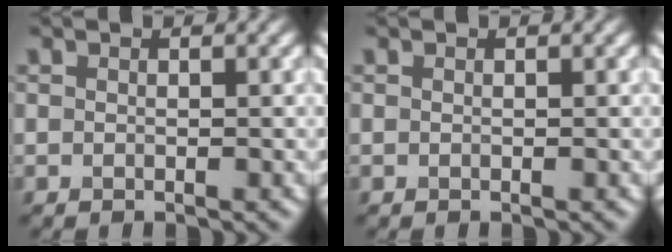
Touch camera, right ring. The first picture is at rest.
{"total": 0.0}